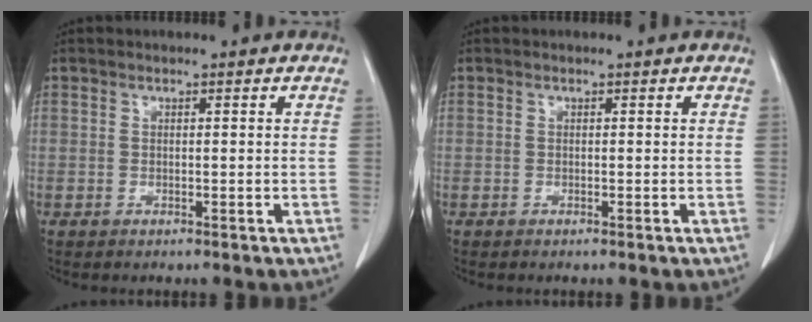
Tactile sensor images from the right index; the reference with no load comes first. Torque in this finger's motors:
{"motor_torque": [0.03, -0.04, -0.02, 0.01]}